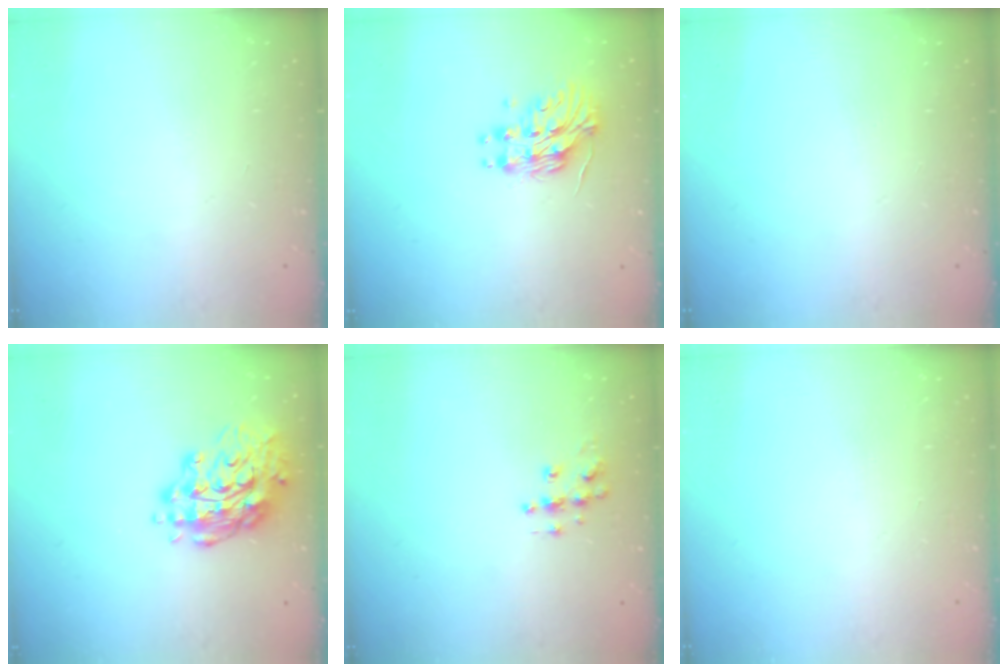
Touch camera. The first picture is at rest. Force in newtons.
{"total": 13.2, "press": 13.2, "slide": 0.8}
{"total": 0.0}
{"total": 16.6, "press": 16.6, "slide": 1.6}
{"total": 7.3, "press": 7.3, "slide": 0.2}
{"total": 0.0}